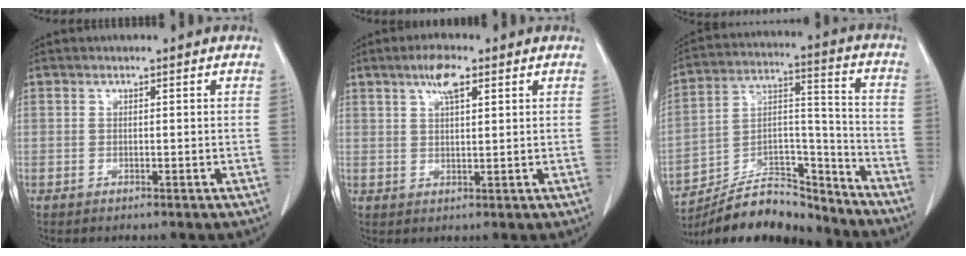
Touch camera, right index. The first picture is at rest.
{"total": 4.5, "force": [2.6, 1.1, 3.6], "torque": [-0.073, 0.007, 0.047]}
{"total": 15.9, "force": [-14.8, 4.0, 4.1], "torque": [-0.068, 0.048, -0.249]}